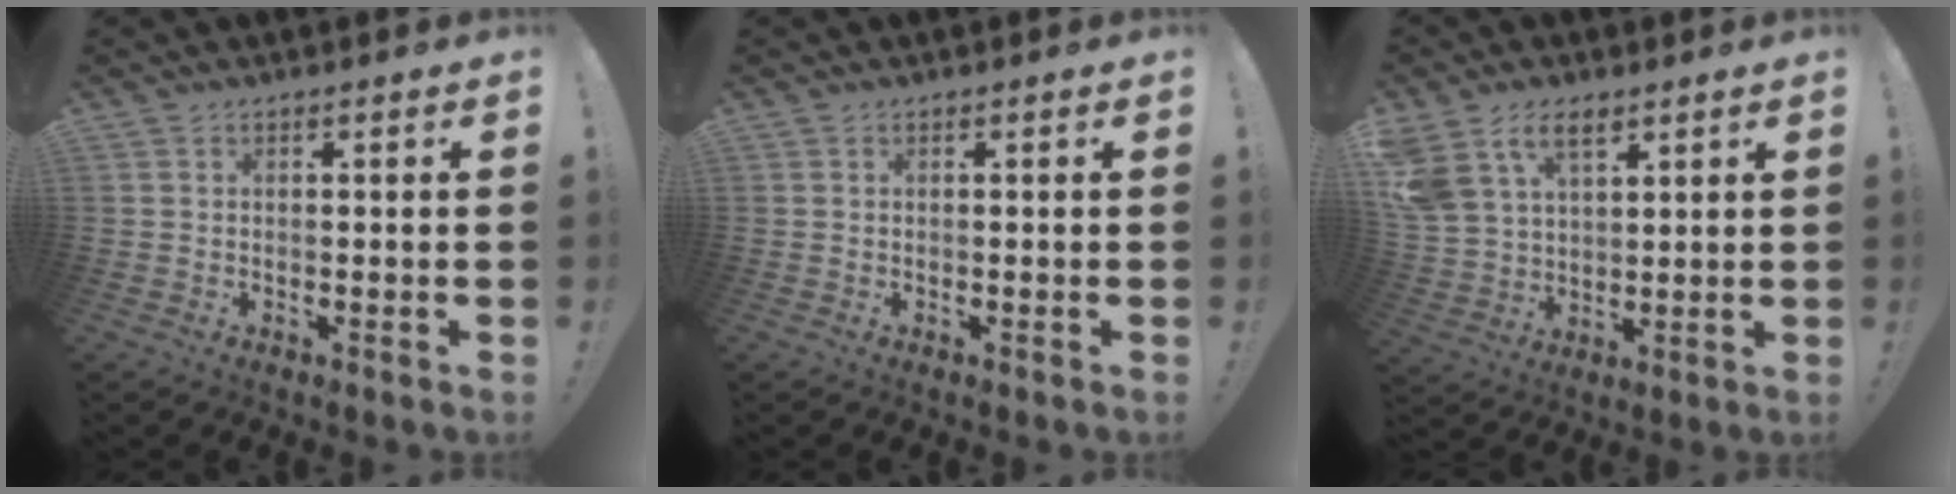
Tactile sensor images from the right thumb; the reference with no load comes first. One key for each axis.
{"total": 0.0}
{"total": 11.1, "fx": 6.6, "fy": 6.8, "fz": 5.9, "tx": -0.115, "ty": -0.027, "tz": 0.129}